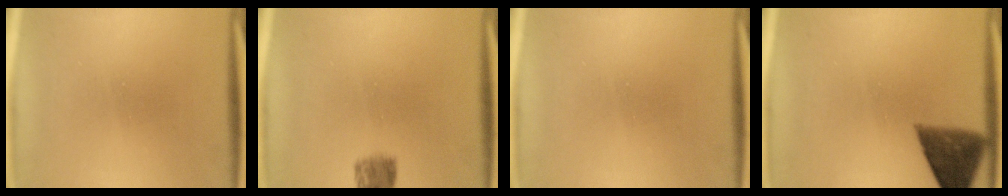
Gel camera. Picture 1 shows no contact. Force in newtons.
{"total": 3.7}
{"total": 0.0}
{"total": 5.4}